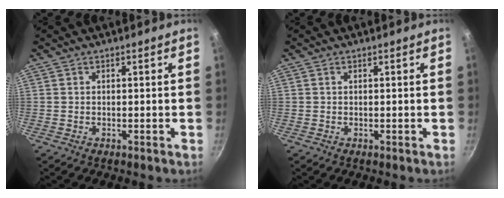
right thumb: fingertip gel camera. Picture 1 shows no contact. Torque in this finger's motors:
{"motor_torque": [0.07, -0.31, -0.78, 0.24, -0.07]}